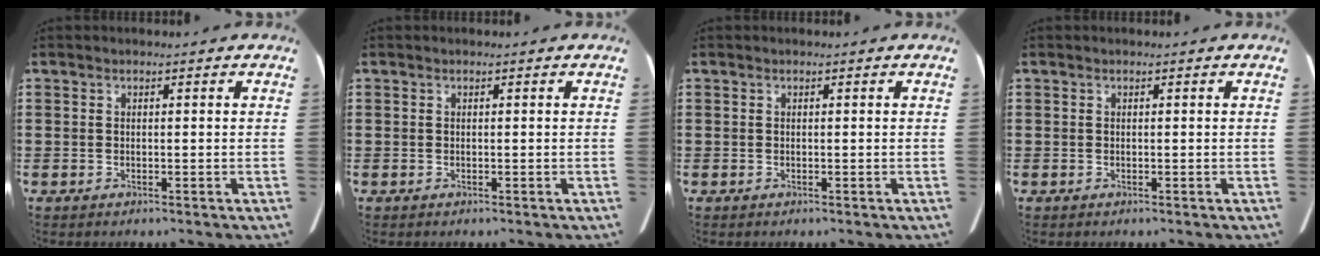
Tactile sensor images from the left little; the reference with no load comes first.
{"total": 0.0}
{"total": 0.0}
{"total": 0.0}